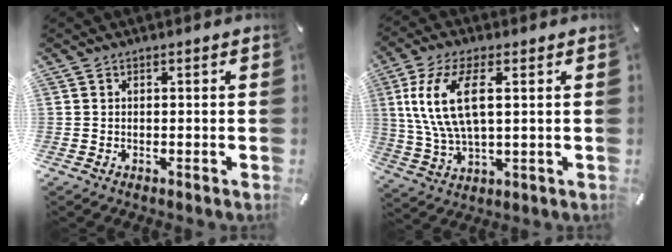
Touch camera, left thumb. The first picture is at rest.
{"total": 13.3, "force": [3.8, 5.7, 11.4], "torque": [-0.260, -0.005, 0.063]}